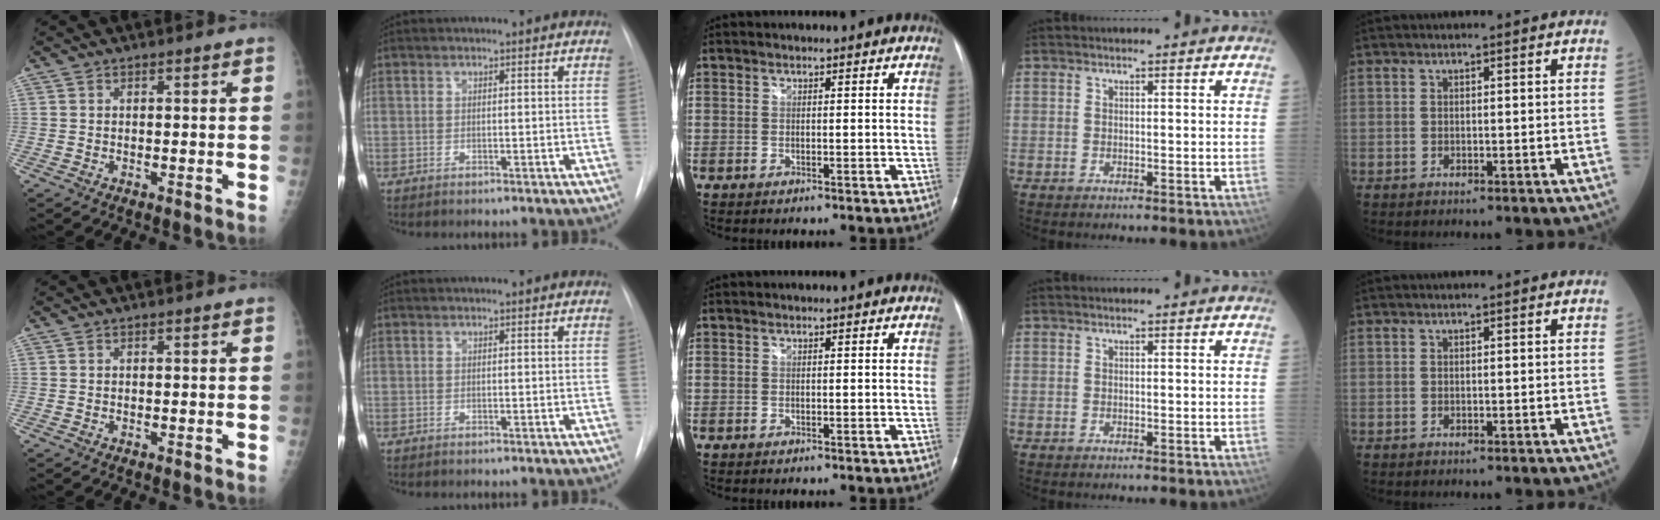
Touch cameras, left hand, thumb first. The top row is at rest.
{}